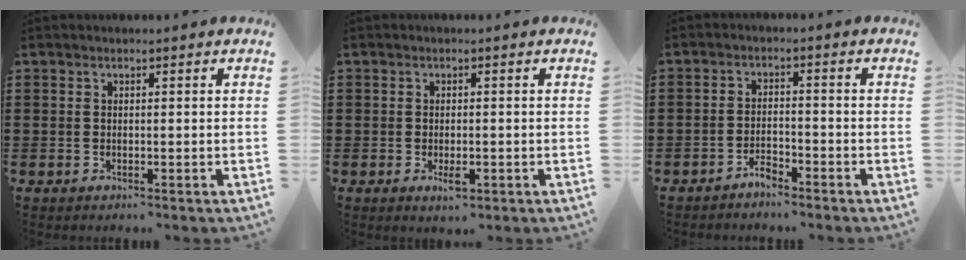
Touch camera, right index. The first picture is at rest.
{"total": 2.0, "force": [-0.7, 0.8, 1.7], "torque": [-0.032, -0.002, -0.012]}
{"total": 2.6, "force": [-2.5, 0.5, 0.8], "torque": [-0.020, 0.006, -0.050]}